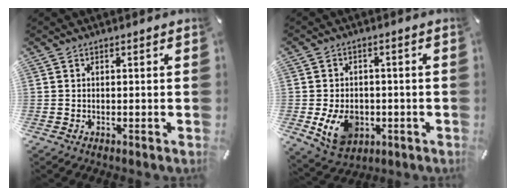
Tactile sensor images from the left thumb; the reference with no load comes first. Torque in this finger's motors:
{"motor_torque": [0.88, 2.62, 0.46, -0.23, 0.36]}